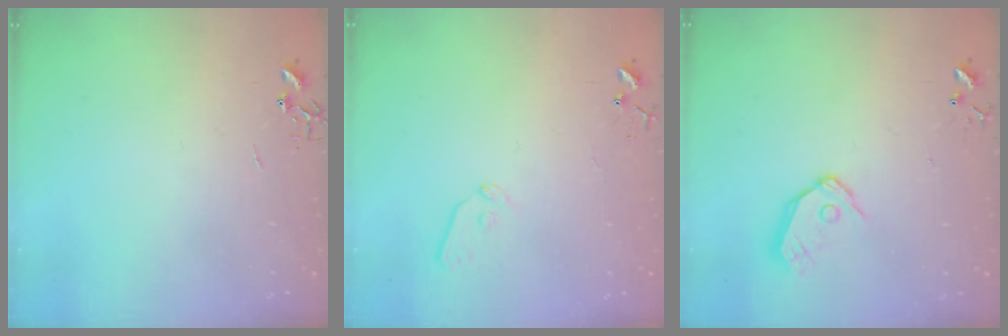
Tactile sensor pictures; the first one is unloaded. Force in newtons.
{"total": 7.5, "press": 7.4, "slide": 0.9}
{"total": 9.3, "press": 9.2, "slide": 1.2}